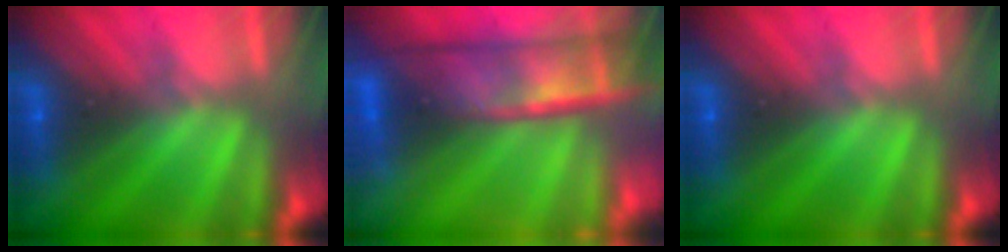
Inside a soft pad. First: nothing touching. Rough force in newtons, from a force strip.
{"total": 5.5}
{"total": 0.0}